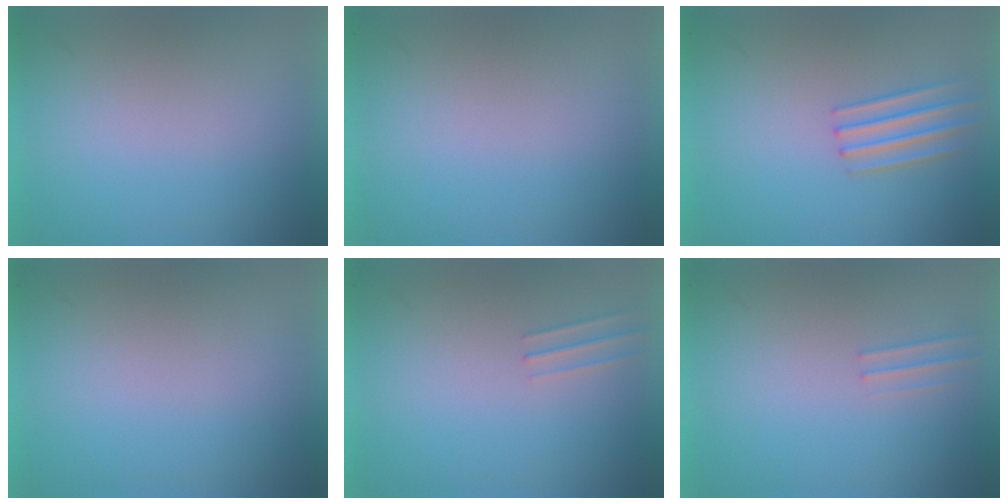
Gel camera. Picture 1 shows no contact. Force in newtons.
{"total": 0.0}
{"total": 2.1}
{"total": 0.0}
{"total": 1.0}
{"total": 1.1}